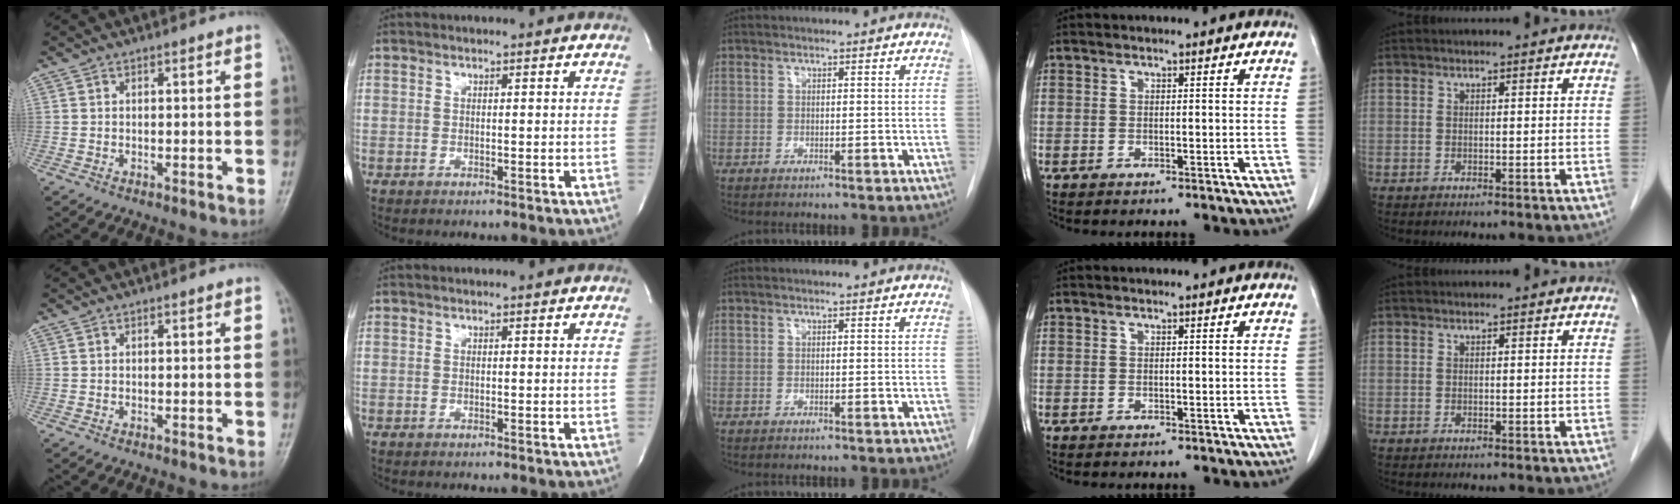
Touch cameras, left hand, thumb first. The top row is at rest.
{}